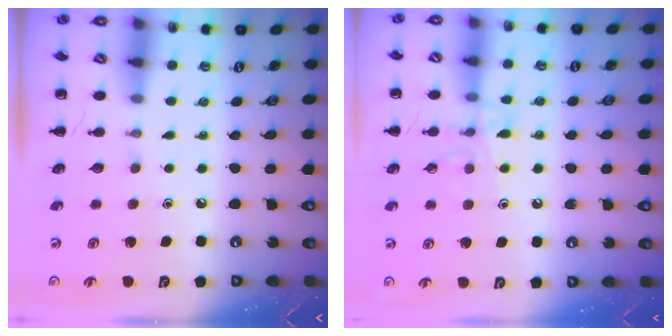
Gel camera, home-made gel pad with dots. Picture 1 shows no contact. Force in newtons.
{"total": 9.5, "press": 9.4, "slide": 1.2}